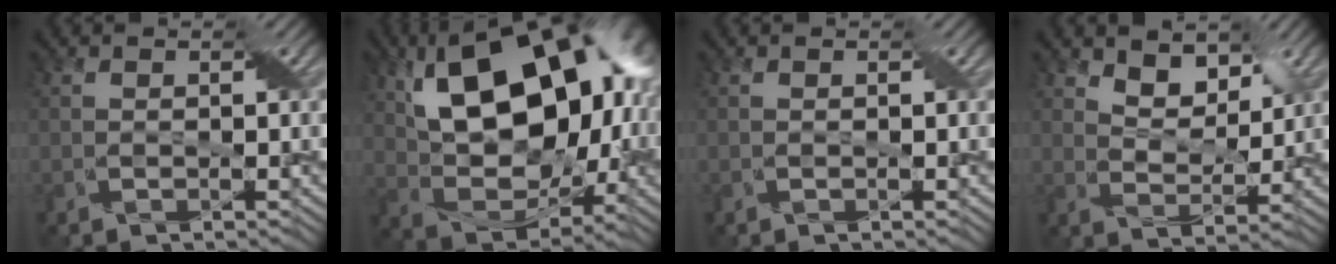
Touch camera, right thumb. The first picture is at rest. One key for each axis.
{"total": 17.7, "fx": 4.8, "fy": 11.0, "fz": 13.0, "tx": -0.221, "ty": 0.015, "tz": 0.083}
{"total": 0.0}
{"total": 4.6, "fx": 3.7, "fy": 2.1, "fz": 1.7, "tx": -0.041, "ty": -0.013, "tz": 0.063}